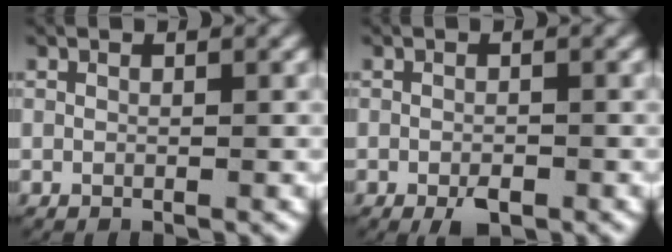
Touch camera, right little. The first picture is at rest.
{"total": 1.7, "force": [-1.1, 0.7, 1.1], "torque": [-0.015, -0.005, -0.018]}